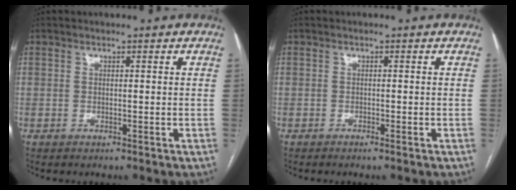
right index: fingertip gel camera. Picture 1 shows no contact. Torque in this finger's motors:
{"motor_torque": [0.22, -0.25, 0.09, 0.01]}